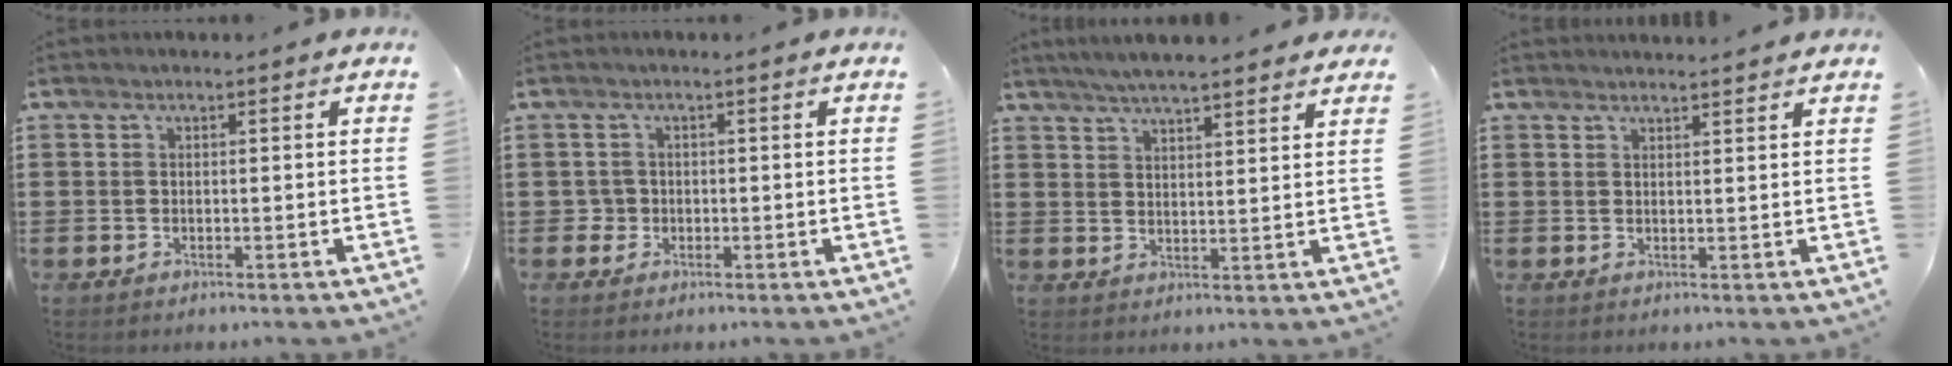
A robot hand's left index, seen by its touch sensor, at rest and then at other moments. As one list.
[{"total": 1.6, "force": [-0.3, 1.5, 0.1], "torque": [-0.008, 0.005, -0.010]}, {"total": 4.5, "force": [4.3, 0.0, 1.4], "torque": [-0.041, -0.014, 0.076]}, {"total": 1.6, "force": [1.6, -0.2, 0.1], "torque": [-0.006, 0.000, 0.031]}]